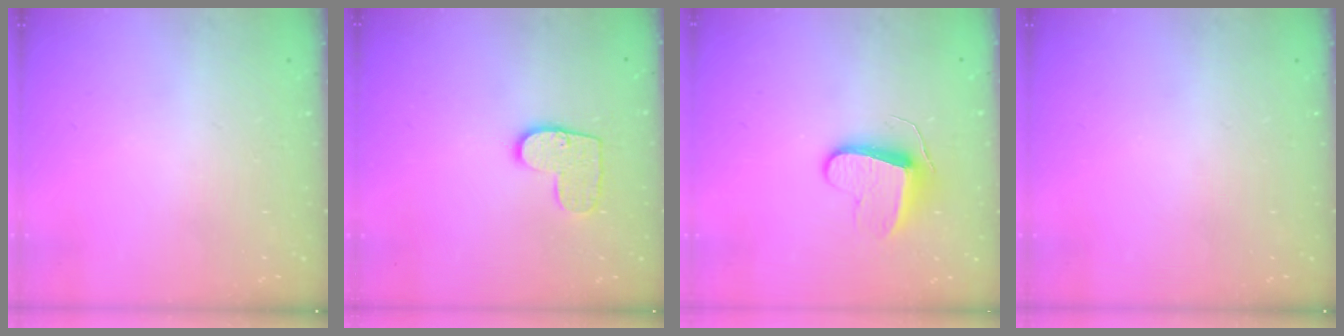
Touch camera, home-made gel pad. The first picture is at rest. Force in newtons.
{"total": 9.8, "press": 9.8, "slide": 0.4}
{"total": 9.3, "press": 9.3, "slide": 0.5}
{"total": 0.0}